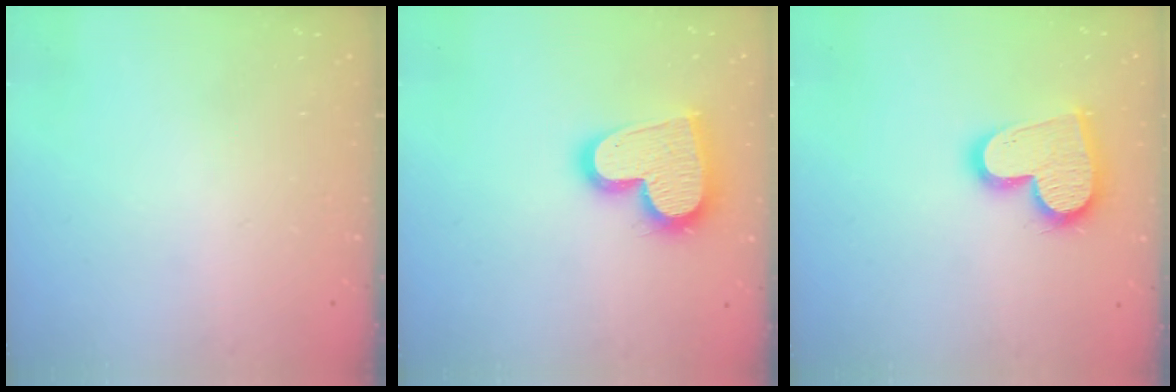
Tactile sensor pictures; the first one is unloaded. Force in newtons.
{"total": 18.3, "press": 18.3, "slide": 1.3}
{"total": 17.0, "press": 16.9, "slide": 1.6}